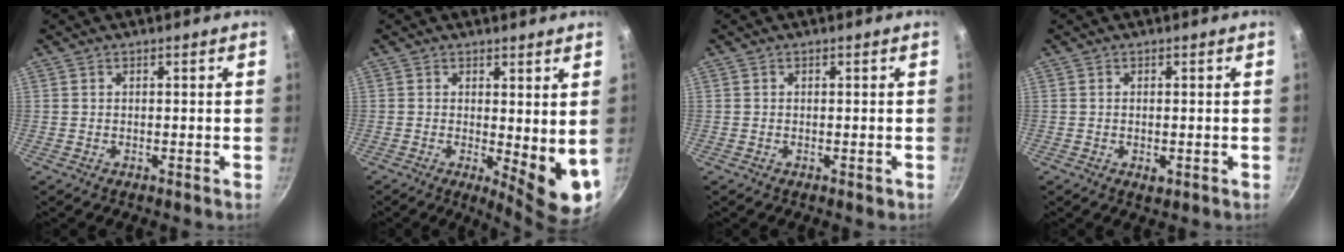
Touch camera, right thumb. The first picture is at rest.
{"total": 8.5, "force": [0.3, 3.1, 7.9], "torque": [-0.094, -0.021, 0.009]}
{"total": 0.6, "force": [-0.3, 0.4, 0.4], "torque": [-0.003, 0.002, -0.004]}
{"total": 1.8, "force": [-0.5, 1.0, 1.4], "torque": [-0.022, -0.003, -0.006]}